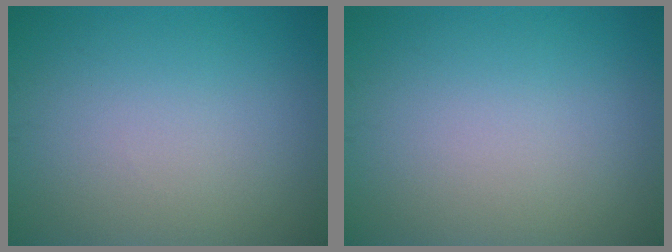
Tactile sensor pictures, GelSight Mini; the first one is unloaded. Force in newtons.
{"total": 0.0}